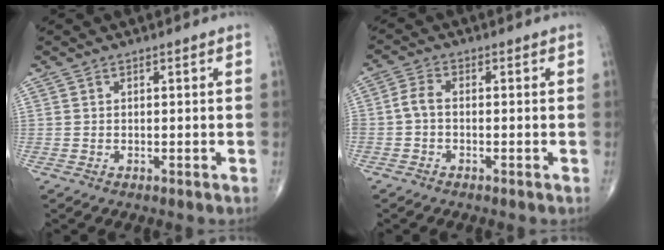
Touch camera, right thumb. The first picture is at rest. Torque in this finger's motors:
{"motor_torque": [1.58, 1.59, 1.55, -0.61, 0.72]}